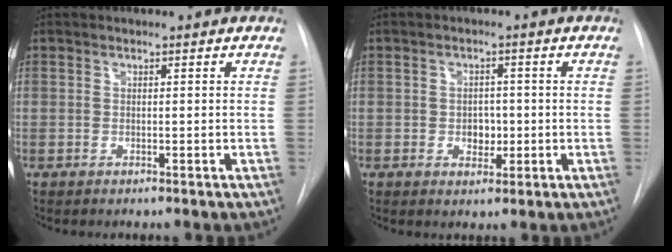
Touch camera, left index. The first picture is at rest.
{"total": 2.9, "force": [-0.4, 2.1, 1.9], "torque": [-0.022, 0.003, -0.002]}